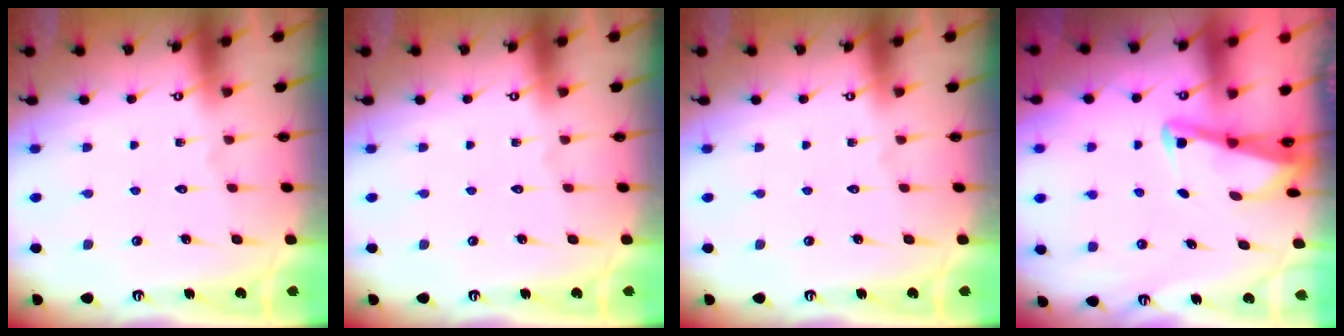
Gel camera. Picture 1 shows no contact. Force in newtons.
{"total": 0.0}
{"total": 0.0}
{"total": 2.9, "press": 2.9, "slide": 0.3}